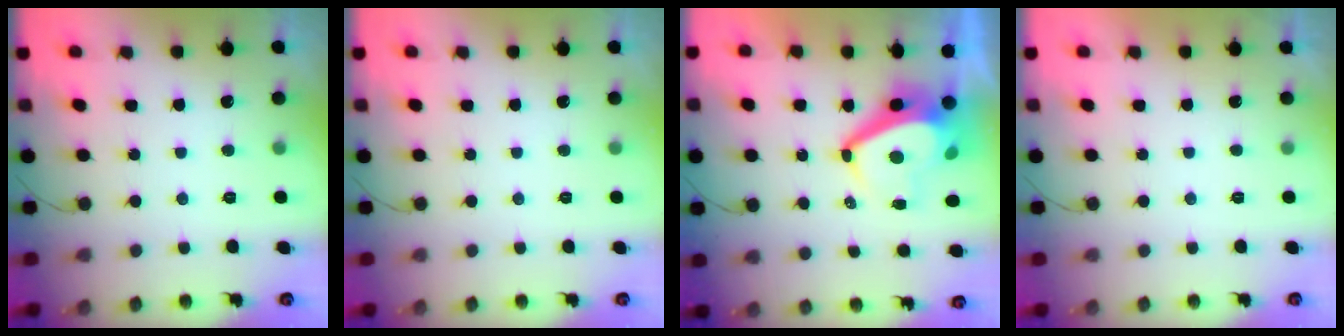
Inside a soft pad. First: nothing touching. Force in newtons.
{"total": 0.0}
{"total": 7.6, "press": 7.5, "slide": 0.9}
{"total": 2.3, "press": 2.3, "slide": 0.3}